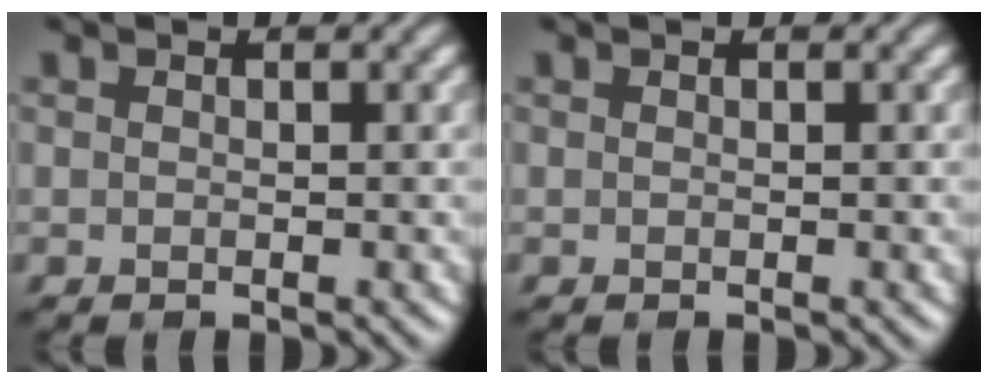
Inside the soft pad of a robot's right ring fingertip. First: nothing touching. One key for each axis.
{"total": 0.0}